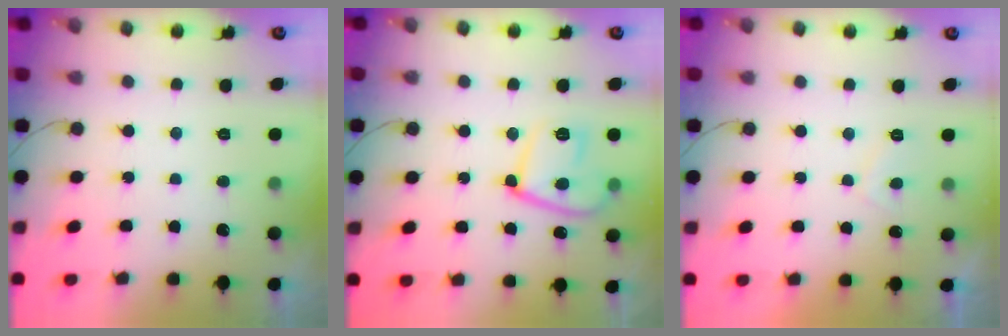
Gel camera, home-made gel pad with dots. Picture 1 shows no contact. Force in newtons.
{"total": 13.3, "press": 13.2, "slide": 1.3}
{"total": 2.1, "press": 2.0, "slide": 0.9}